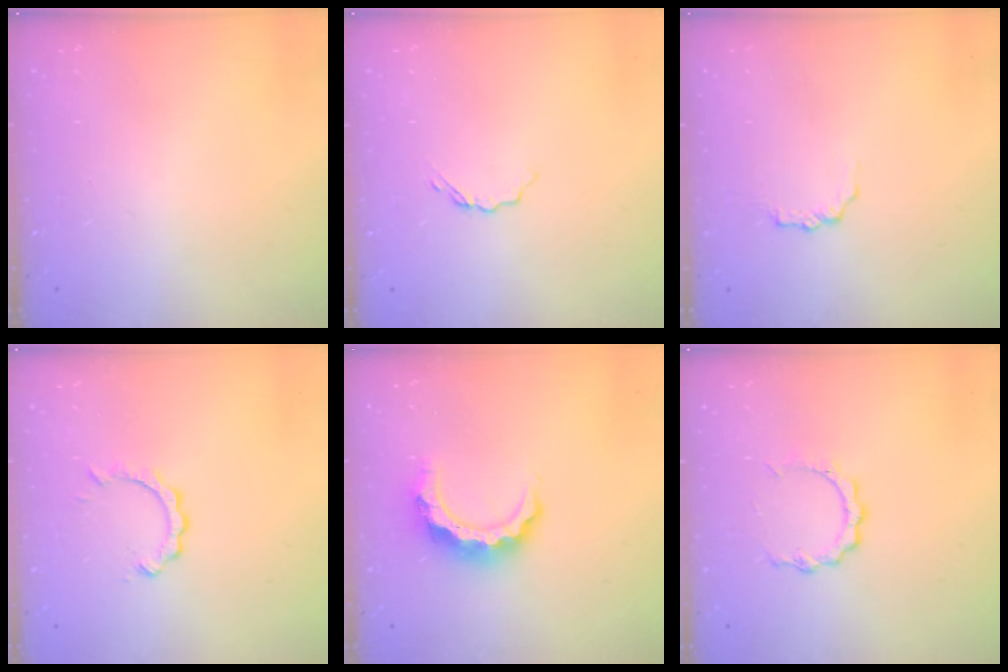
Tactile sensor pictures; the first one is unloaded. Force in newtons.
{"total": 4.5, "press": 4.5, "slide": 0.4}
{"total": 2.9, "press": 2.8, "slide": 0.5}
{"total": 2.7, "press": 2.6, "slide": 0.3}
{"total": 8.9, "press": 8.9, "slide": 0.4}
{"total": 4.9, "press": 4.9, "slide": 0.5}